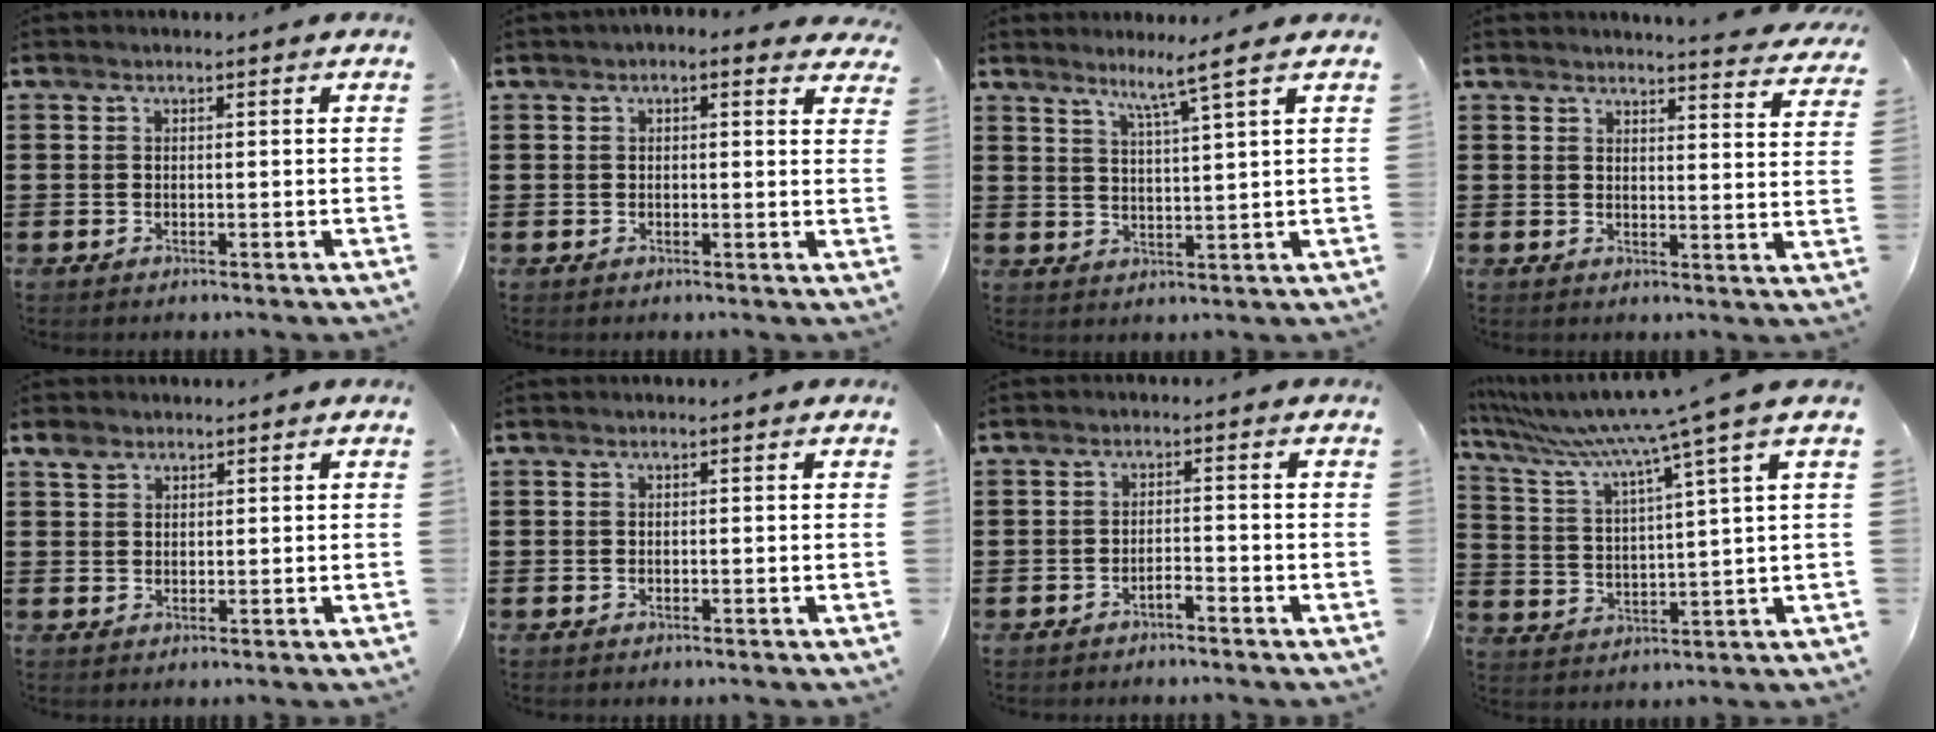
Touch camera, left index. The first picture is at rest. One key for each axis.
{"total": 1.7, "fx": 1.2, "fy": 0.8, "fz": 0.9, "tx": -0.021, "ty": 0.008, "tz": 0.020}
{"total": 4.6, "fx": 3.4, "fy": -1.2, "fz": 2.8, "tx": -0.064, "ty": -0.015, "tz": 0.054}
{"total": 3.6, "fx": 3.5, "fy": -0.4, "fz": 0.7, "tx": -0.019, "ty": -0.023, "tz": 0.059}
{"total": 2.4, "fx": 1.7, "fy": 1.5, "fz": 0.8, "tx": -0.014, "ty": 0.002, "tz": 0.030}
{"total": 0.0}
{"total": 1.7, "fx": -1.6, "fy": 0.2, "fz": 0.7, "tx": -0.018, "ty": 0.000, "tz": -0.030}
{"total": 8.0, "fx": 6.2, "fy": -1.6, "fz": 4.8, "tx": -0.121, "ty": -0.049, "tz": 0.095}